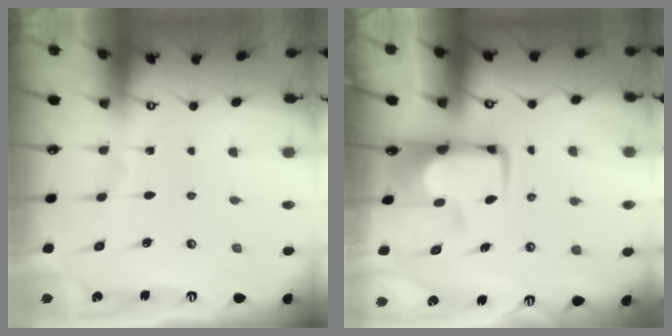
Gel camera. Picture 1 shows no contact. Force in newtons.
{"total": 7.3, "press": 7.2, "slide": 1.3}